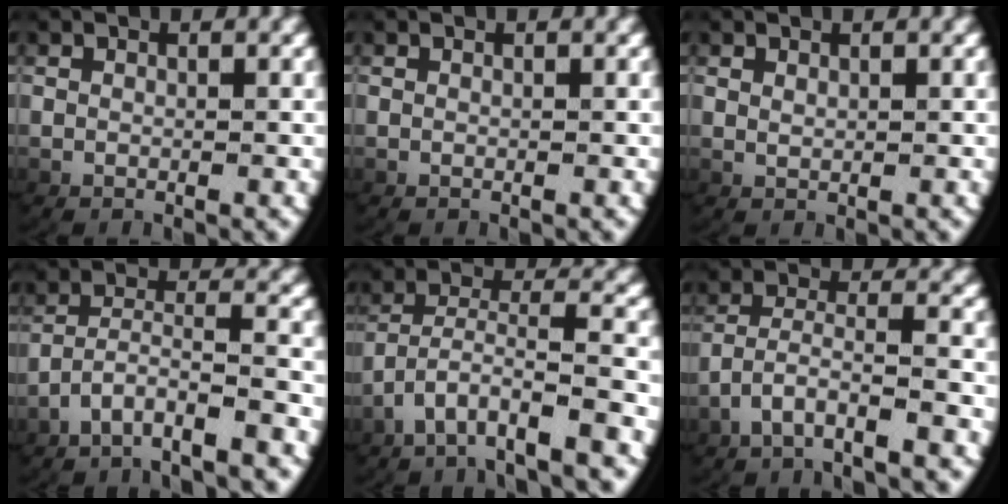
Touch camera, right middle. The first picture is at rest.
{"total": 0.0}
{"total": 0.7, "force": [0.5, -0.4, 0.1], "torque": [-0.007, -0.006, 0.020]}
{"total": 4.7, "force": [-3.7, 1.3, 2.5], "torque": [-0.064, -0.015, -0.054]}
{"total": 4.2, "force": [-2.3, 1.2, 3.3], "torque": [-0.077, -0.016, -0.028]}
{"total": 3.9, "force": [-2.6, 1.0, 2.8], "torque": [-0.069, -0.019, -0.034]}